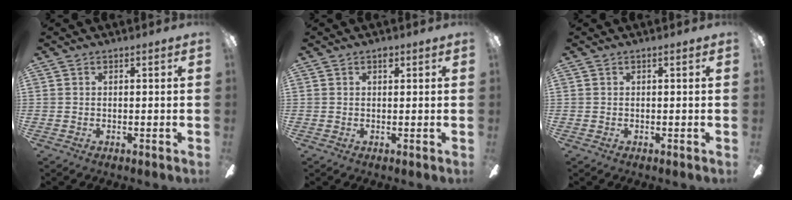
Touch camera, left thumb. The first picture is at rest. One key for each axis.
{"total": 1.4, "fx": 0.8, "fy": 0.8, "fz": 0.8, "tx": 0.000, "ty": -0.004, "tz": 0.010}
{"total": 0.0}